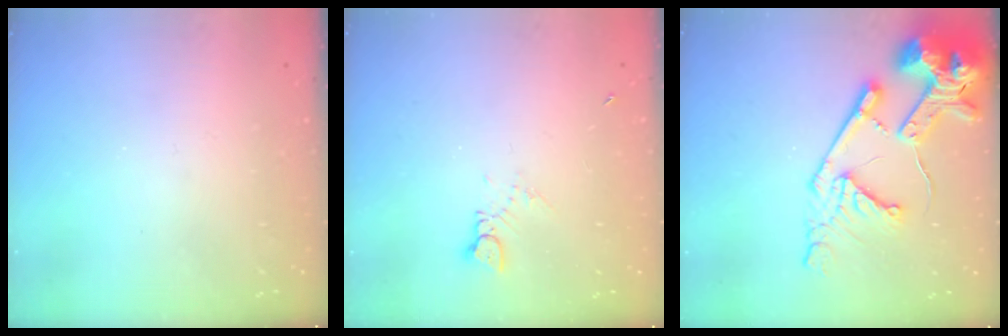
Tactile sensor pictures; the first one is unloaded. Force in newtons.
{"total": 2.0, "press": 2.0, "slide": 0.1}
{"total": 21.6, "press": 21.4, "slide": 2.4}